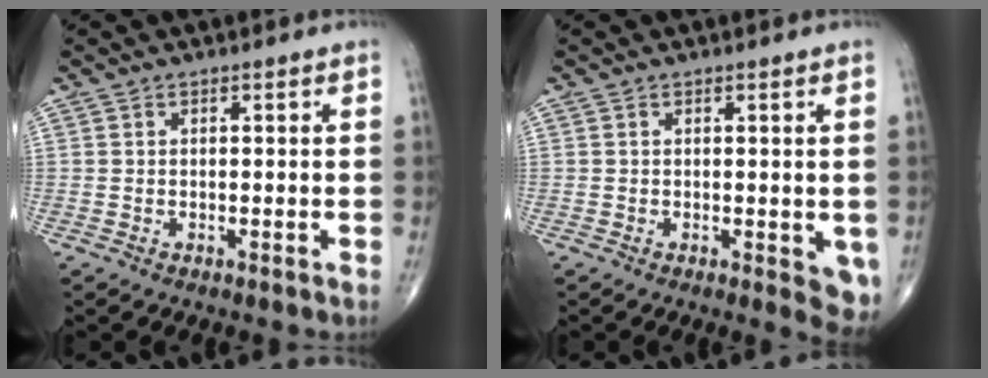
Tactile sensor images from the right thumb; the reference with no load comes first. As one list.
[{"total": 4.6, "force": [-0.9, 1.9, 4.1], "torque": [-0.031, -0.008, -0.011]}]